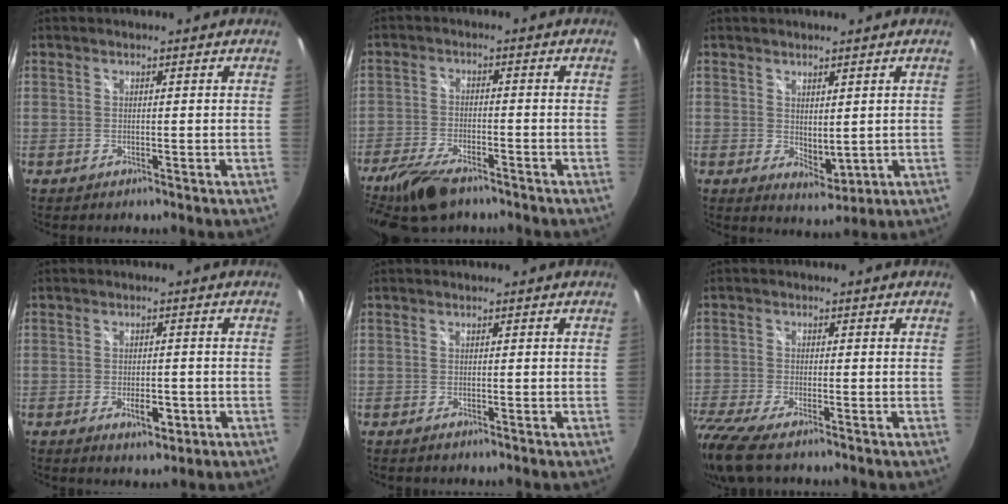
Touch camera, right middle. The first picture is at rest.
{"total": 11.1, "force": [-8.6, 4.0, 5.8], "torque": [-0.143, -0.027, -0.158]}
{"total": 3.3, "force": [1.3, 1.6, 2.5], "torque": [-0.033, -0.012, 0.027]}
{"total": 3.8, "force": [-1.5, 1.5, 3.1], "torque": [-0.057, -0.008, -0.018]}
{"total": 0.7, "force": [-0.6, 0.2, 0.3], "torque": [-0.007, -0.003, -0.011]}
{"total": 10.1, "force": [-7.6, 1.7, 6.4], "torque": [-0.157, -0.053, -0.145]}